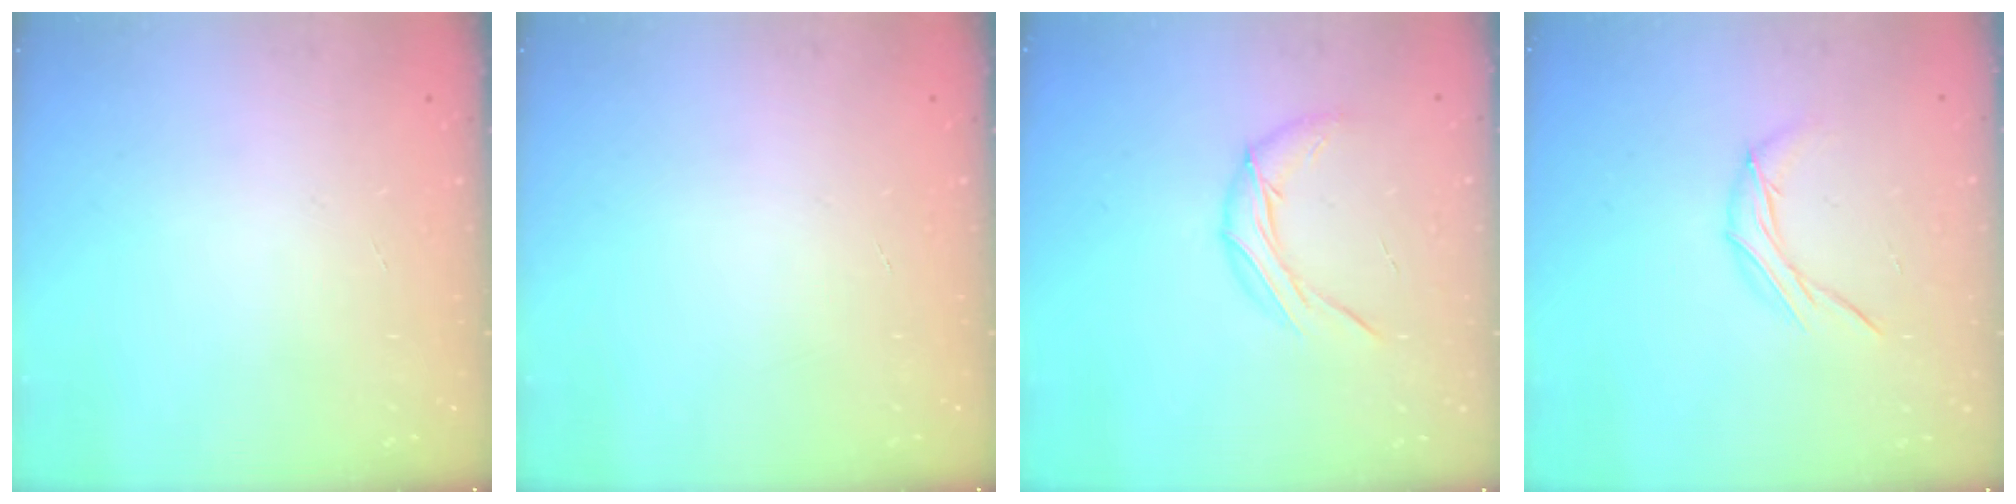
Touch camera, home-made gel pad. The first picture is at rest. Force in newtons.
{"total": 0.0}
{"total": 9.0, "press": 9.0, "slide": 0.7}
{"total": 6.2, "press": 6.1, "slide": 0.4}